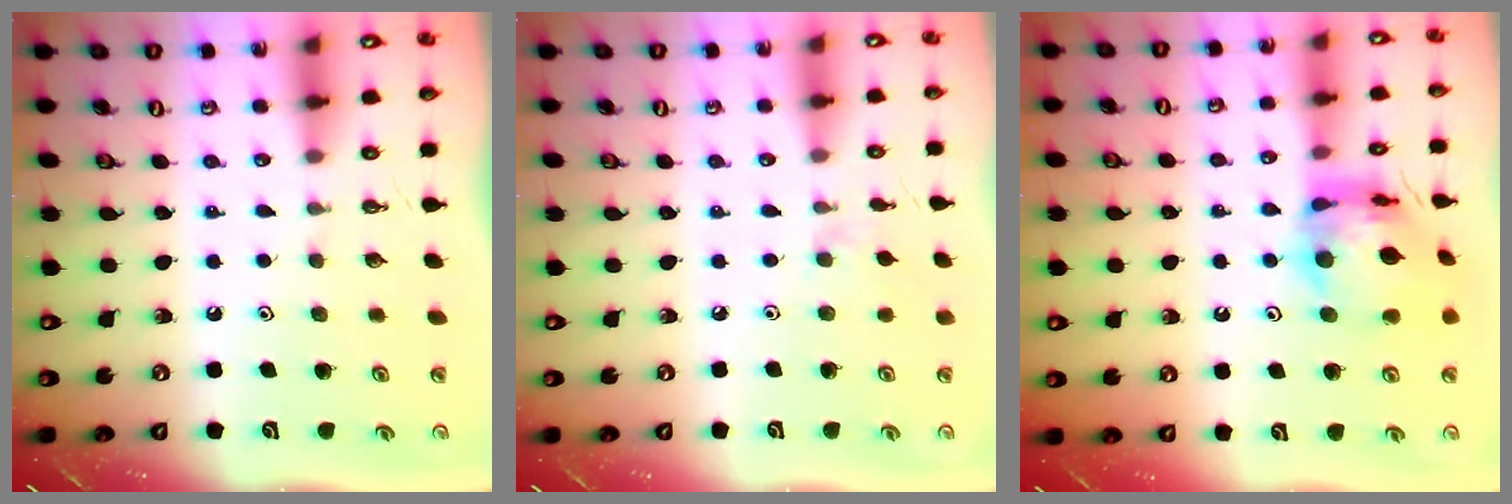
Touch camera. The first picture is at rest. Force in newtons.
{"total": 1.2, "press": 1.1, "slide": 0.4}
{"total": 13.5, "press": 13.4, "slide": 1.6}